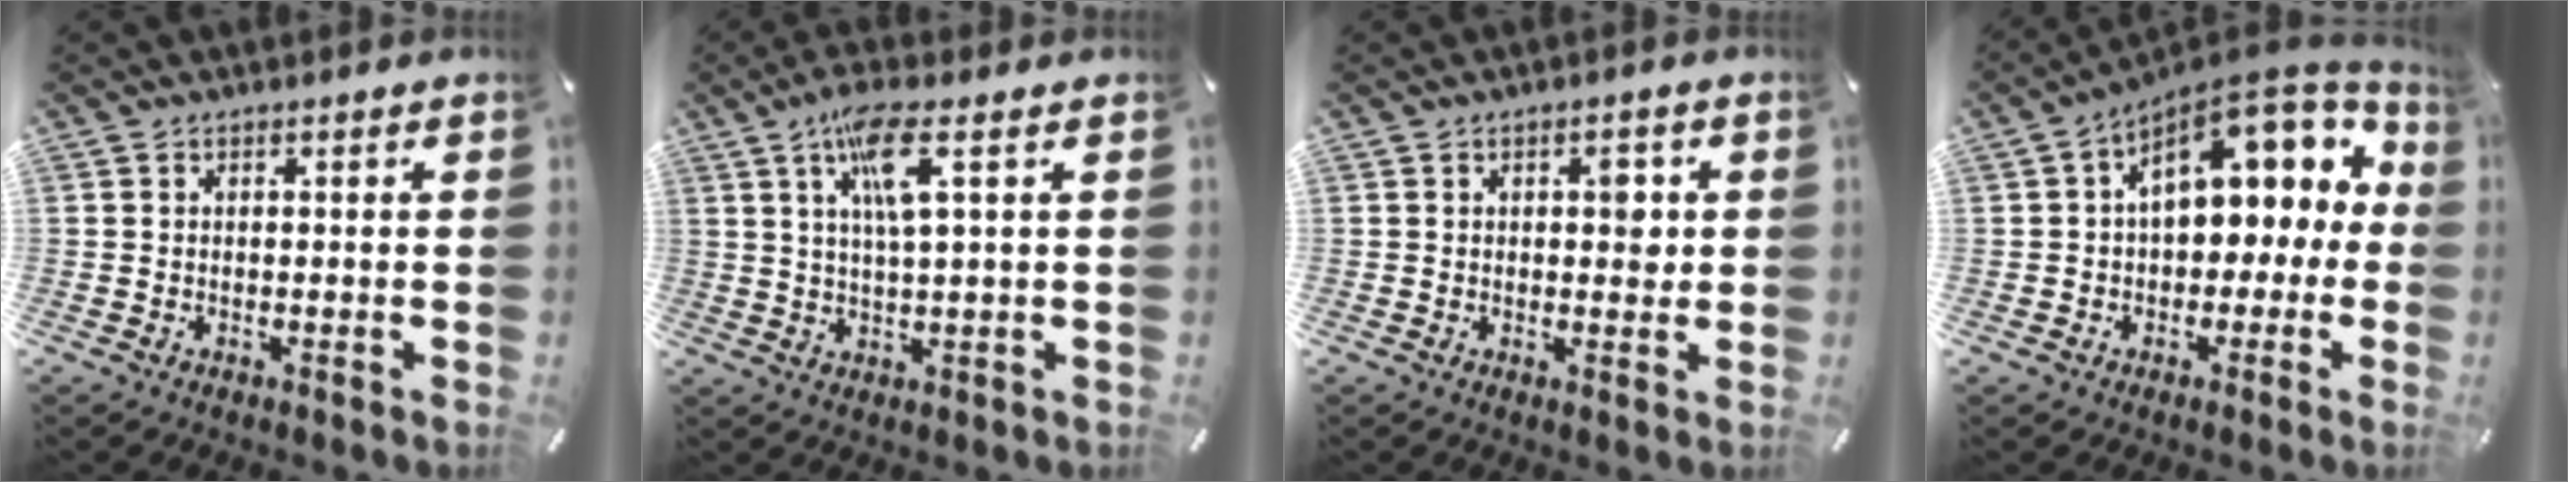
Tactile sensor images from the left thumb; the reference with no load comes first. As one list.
[{"total": 9.0, "force": [3.6, 1.5, 8.1], "torque": [-0.157, 0.002, 0.058]}, {"total": 4.2, "force": [0.8, 2.3, 3.5], "torque": [-0.030, -0.007, 0.002]}, {"total": 14.4, "force": [5.6, 8.4, 10.2], "torque": [-0.126, -0.040, 0.098]}]